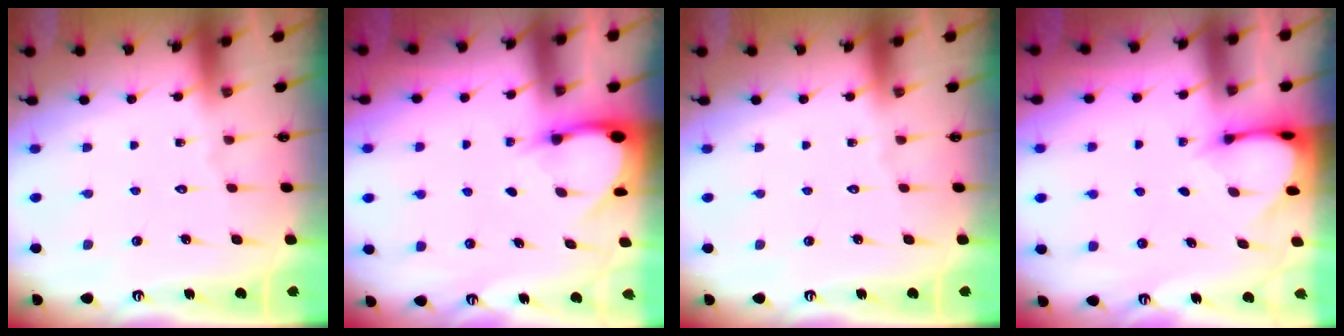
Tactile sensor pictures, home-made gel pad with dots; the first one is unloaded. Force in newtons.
{"total": 3.7, "press": 3.7, "slide": 0.2}
{"total": 0.0}
{"total": 3.1, "press": 3.1, "slide": 0.2}